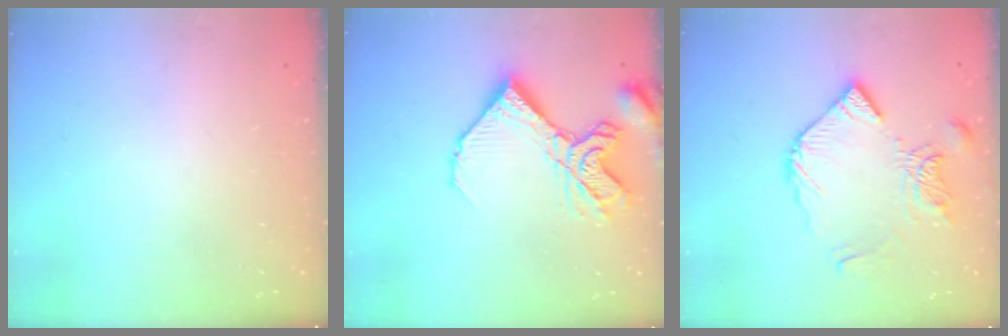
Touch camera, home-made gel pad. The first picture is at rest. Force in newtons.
{"total": 14.4, "press": 14.3, "slide": 1.7}
{"total": 13.1, "press": 13.0, "slide": 1.1}